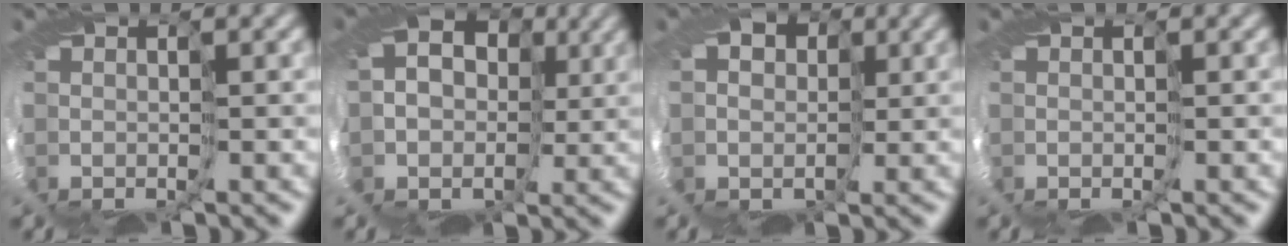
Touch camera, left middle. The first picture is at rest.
{"total": 11.1, "force": [2.7, 9.7, 4.5], "torque": [-0.103, 0.035, 0.020]}
{"total": 9.3, "force": [2.9, 7.9, 3.9], "torque": [-0.079, 0.026, 0.021]}
{"total": 0.0}